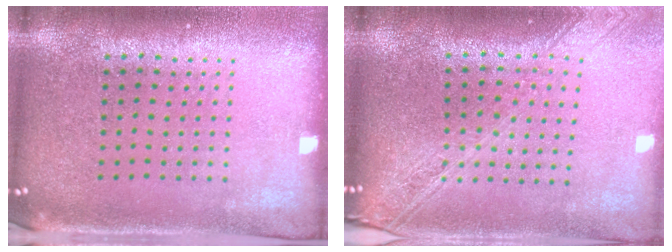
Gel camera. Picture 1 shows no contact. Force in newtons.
{"total": 2.1, "press": 1.8, "slide": 1.1}